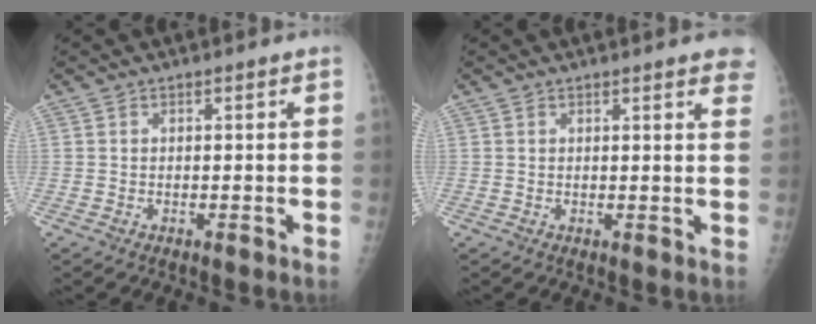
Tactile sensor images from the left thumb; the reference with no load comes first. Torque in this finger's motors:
{"motor_torque": [1.90, 0.52, 0.68, -0.26, 0.00]}